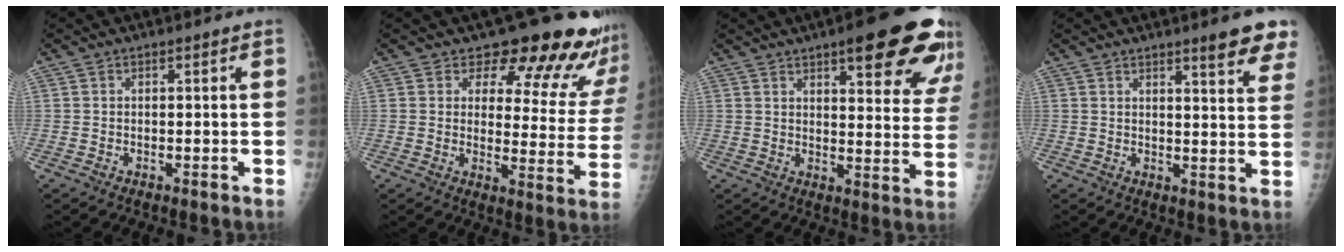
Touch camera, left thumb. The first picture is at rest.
{"total": 16.9, "force": [15.2, 5.3, 5.1], "torque": [-0.007, -0.131, 0.161]}
{"total": 20.1, "force": [12.3, 5.2, 15.0], "torque": [-0.161, -0.044, 0.149]}
{"total": 8.7, "force": [6.1, 1.0, 6.1], "torque": [-0.059, -0.030, 0.069]}